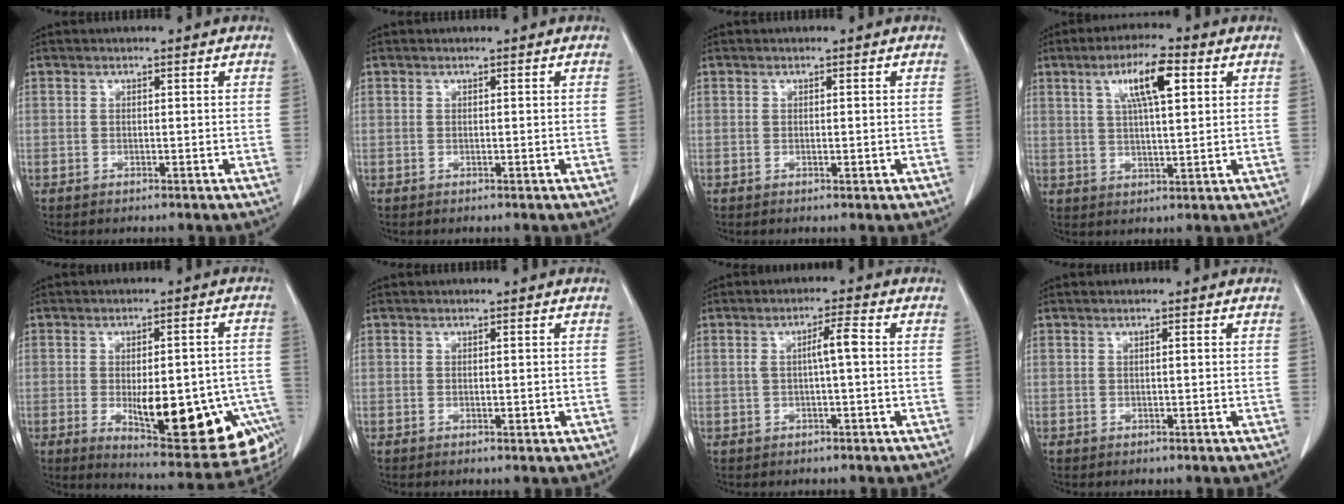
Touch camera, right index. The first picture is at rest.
{"total": 0.0}
{"total": 1.2, "force": [-0.2, 0.5, 1.0], "torque": [-0.024, -0.002, 0.000]}
{"total": 9.1, "force": [3.5, 2.0, 8.1], "torque": [-0.148, 0.014, 0.064]}
{"total": 21.2, "force": [-6.6, 7.2, 18.9], "torque": [-0.189, 0.006, -0.067]}
{"total": 1.6, "force": [-0.3, 0.7, 1.4], "torque": [-0.028, -0.002, 0.000]}
{"total": 4.0, "force": [0.3, 0.6, 3.9], "torque": [-0.073, 0.013, 0.006]}
{"total": 1.0, "force": [0.3, 0.3, 1.0], "torque": [-0.024, 0.005, 0.007]}